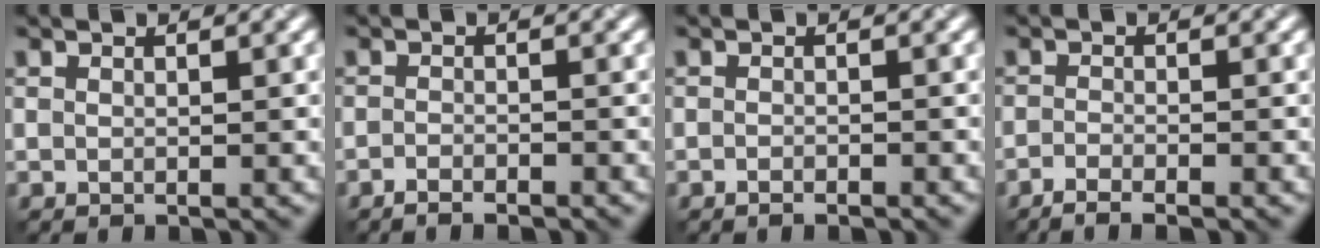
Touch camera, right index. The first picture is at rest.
{"total": 1.7, "force": [-1.5, 0.0, 0.7], "torque": [-0.021, 0.006, -0.027]}
{"total": 0.8, "force": [-0.8, -0.1, 0.1], "torque": [-0.012, 0.005, -0.011]}
{"total": 3.1, "force": [-2.5, 0.5, 1.8], "torque": [-0.039, 0.001, -0.041]}